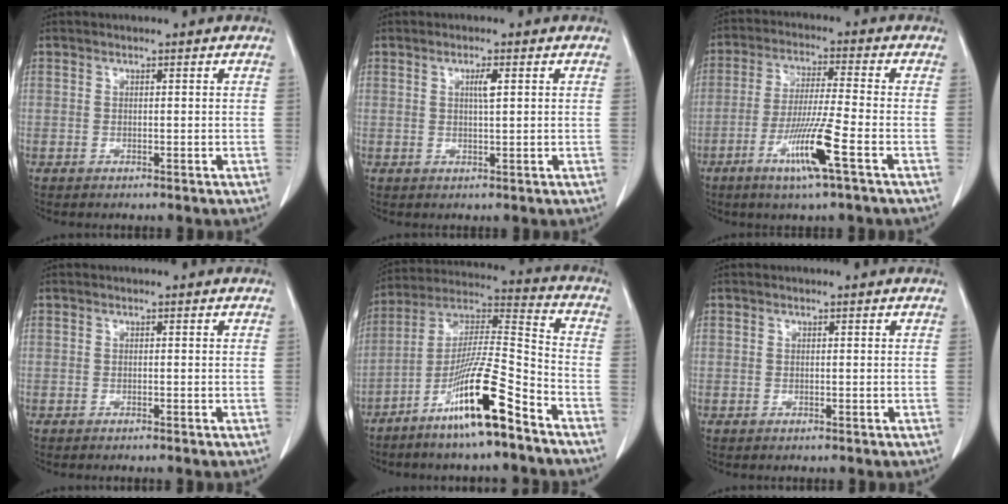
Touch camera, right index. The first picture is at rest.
{"total": 2.0, "force": [0.7, 0.1, 1.9], "torque": [-0.034, 0.000, 0.011]}
{"total": 9.8, "force": [-4.4, -0.8, 8.7], "torque": [-0.168, -0.019, -0.085]}
{"total": 0.5, "force": [-0.5, -0.1, 0.2], "torque": [-0.001, 0.001, -0.009]}
{"total": 15.5, "force": [-9.4, 0.4, 12.3], "torque": [-0.236, -0.013, -0.177]}
{"total": 0.0}